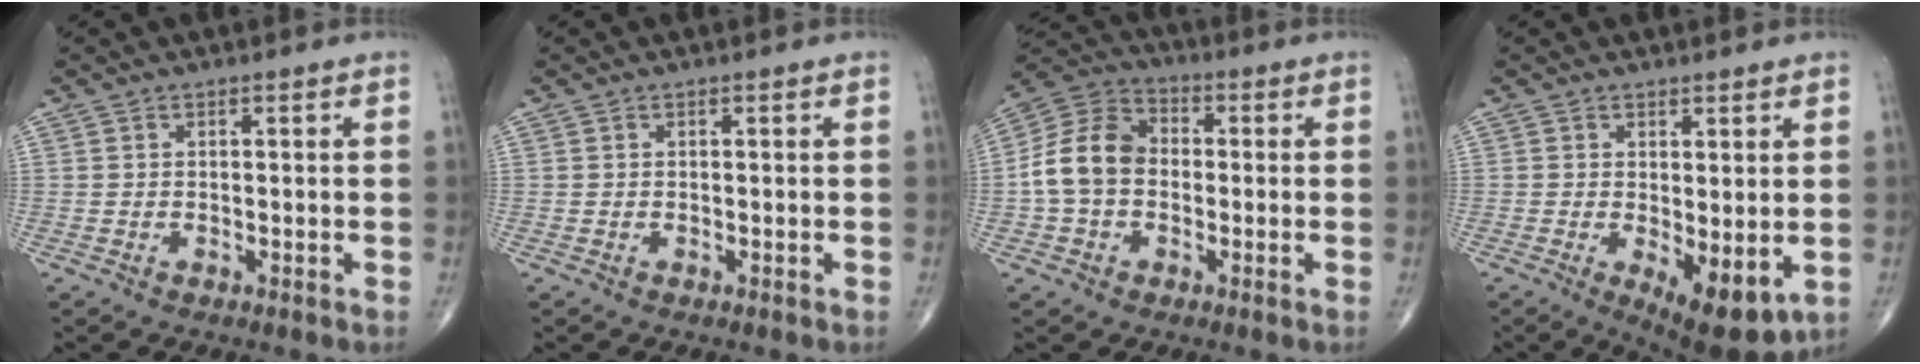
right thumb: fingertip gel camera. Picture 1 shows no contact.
{"total": 0.0}
{"total": 11.0, "force": [-0.9, 8.4, 7.1], "torque": [-0.127, 0.037, -0.030]}
{"total": 8.6, "force": [-1.6, 3.5, 7.7], "torque": [-0.105, -0.024, -0.013]}